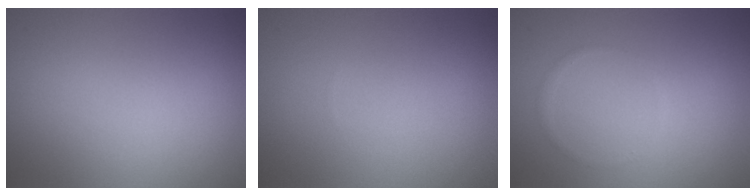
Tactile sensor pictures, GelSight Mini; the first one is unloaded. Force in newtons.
{"total": 0.0}
{"total": 0.6, "press": 0.6, "slide": 0.1}